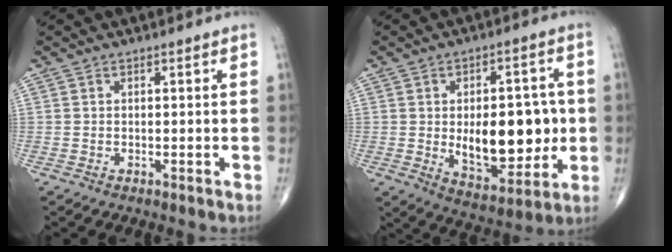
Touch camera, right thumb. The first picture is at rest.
{"total": 17.0, "force": [-0.9, 9.1, 14.4], "torque": [-0.165, -0.003, 0.003]}